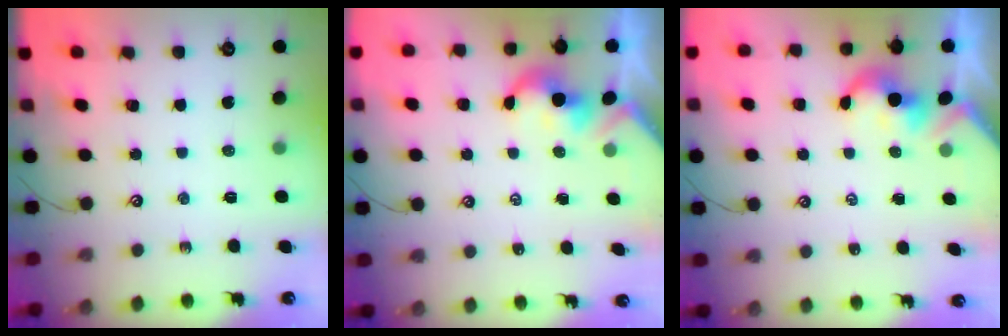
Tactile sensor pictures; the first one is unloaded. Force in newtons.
{"total": 2.2, "press": 2.2, "slide": 0.4}
{"total": 2.0, "press": 1.9, "slide": 0.4}